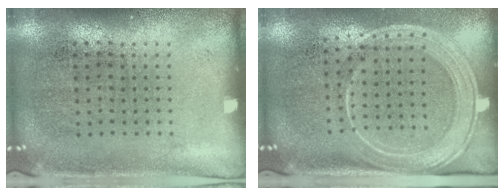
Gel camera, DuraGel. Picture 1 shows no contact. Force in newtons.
{"total": 2.1, "press": 1.8, "slide": 1.1}